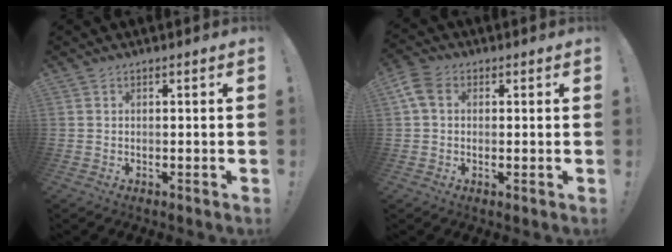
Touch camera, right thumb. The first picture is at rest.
{"total": 6.2, "force": [1.7, 4.3, 4.0], "torque": [-0.081, 0.007, 0.037]}